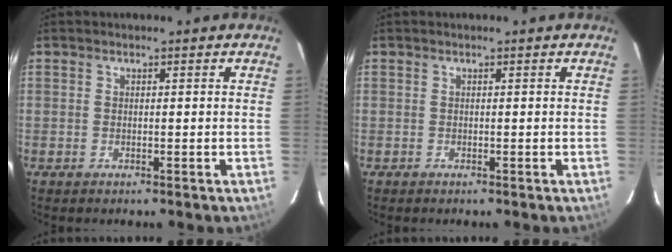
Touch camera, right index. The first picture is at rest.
{"total": 0.0}